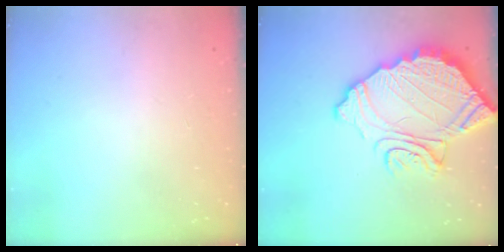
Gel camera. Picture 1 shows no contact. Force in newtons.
{"total": 17.7, "press": 17.6, "slide": 1.5}